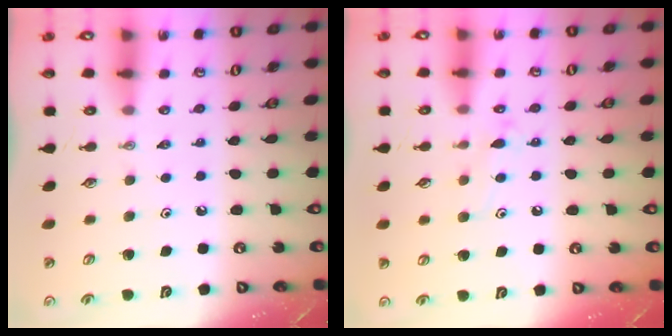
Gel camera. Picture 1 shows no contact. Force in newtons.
{"total": 8.1, "press": 8.0, "slide": 0.6}